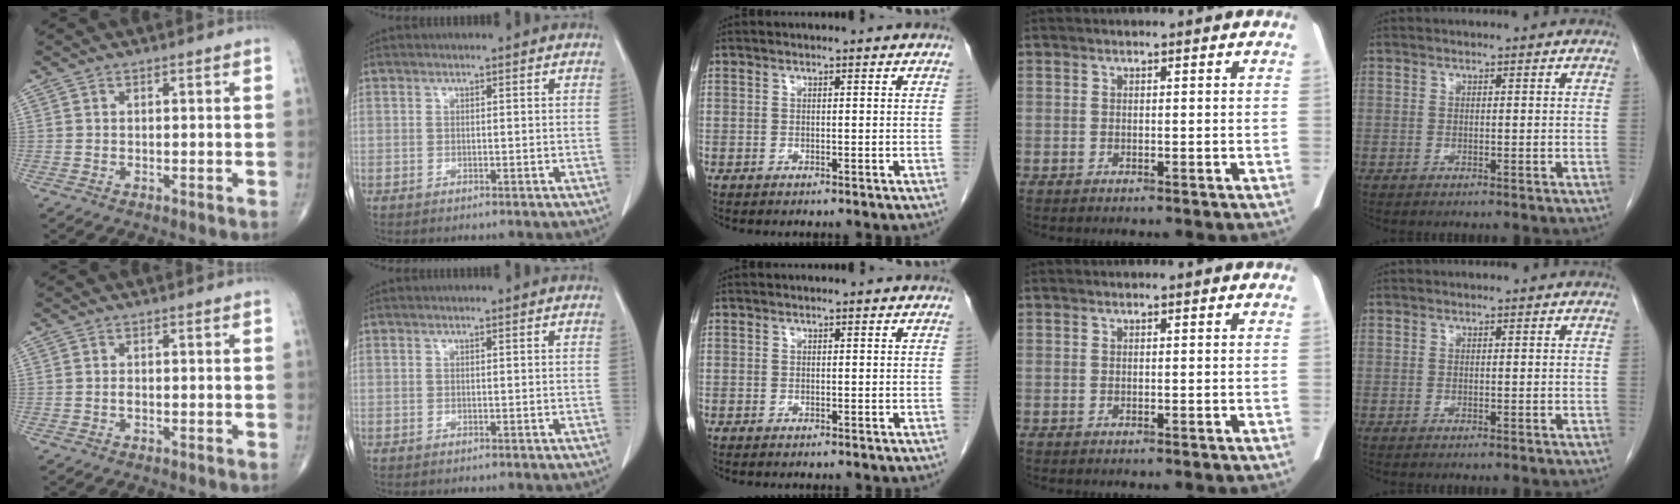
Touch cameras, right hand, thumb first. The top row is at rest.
{"thumb": {"total": 0.7, "force": [-0.2, 0.4, 0.5], "torque": [-0.010, 0.000, -0.005]}}